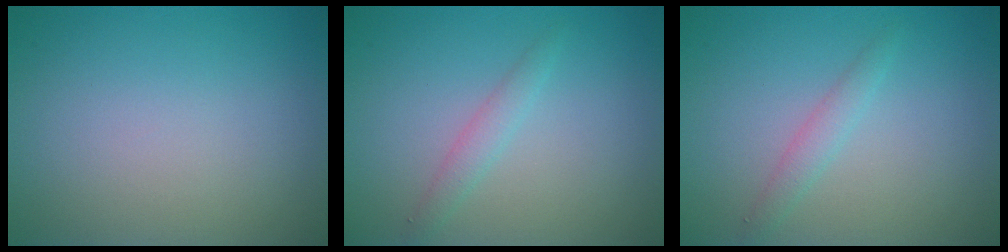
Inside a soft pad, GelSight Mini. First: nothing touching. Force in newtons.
{"total": 1.1, "press": 1.1, "slide": 0.1}
{"total": 1.1, "press": 1.1, "slide": 0.1}